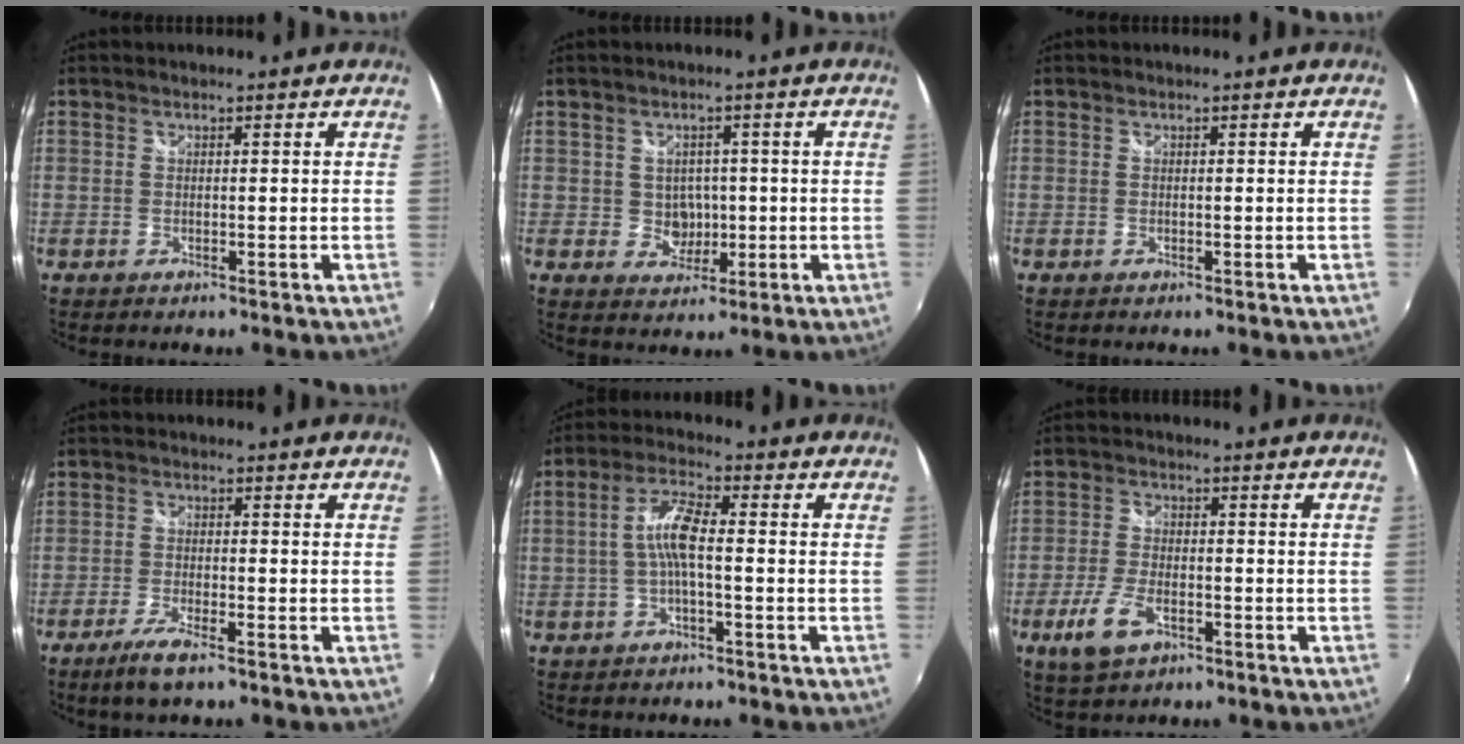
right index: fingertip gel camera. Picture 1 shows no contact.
{"total": 3.9, "force": [-0.1, 3.7, 1.2], "torque": [-0.023, 0.006, 0.006]}
{"total": 0.0}
{"total": 5.2, "force": [-3.6, 0.9, 3.6], "torque": [-0.092, -0.010, -0.072]}
{"total": 5.9, "force": [-1.0, 1.0, 5.7], "torque": [-0.120, 0.012, -0.020]}
{"total": 7.7, "force": [-3.8, 3.7, 5.6], "torque": [-0.132, -0.009, -0.069]}